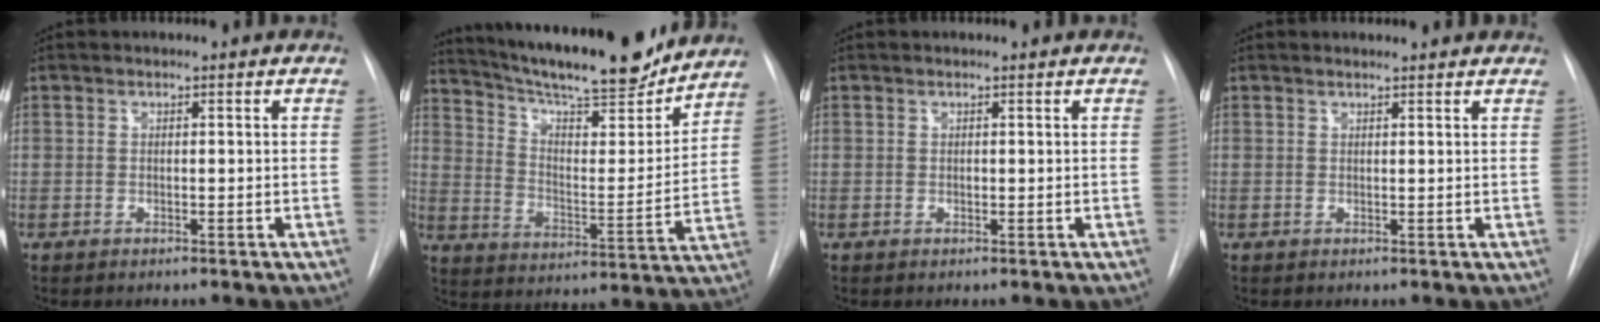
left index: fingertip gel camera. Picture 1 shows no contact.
{"total": 21.4, "force": [18.9, 3.1, 9.4], "torque": [-0.162, -0.013, 0.283]}
{"total": 0.0}
{"total": 3.0, "force": [2.9, 0.2, 0.7], "torque": [-0.014, 0.011, 0.030]}